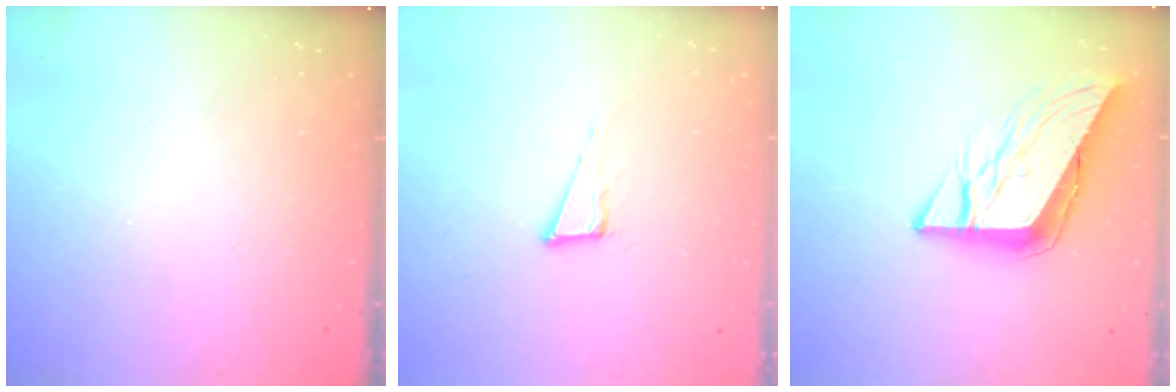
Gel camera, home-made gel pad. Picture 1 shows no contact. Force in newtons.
{"total": 5.5, "press": 4.7, "slide": 2.8}
{"total": 12.1, "press": 12.0, "slide": 1.3}